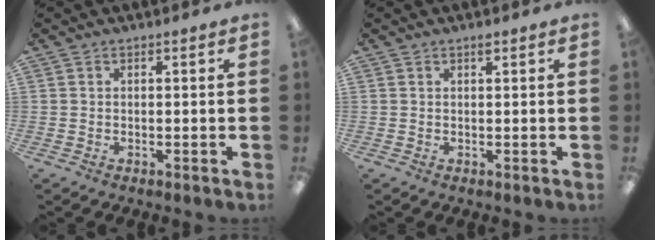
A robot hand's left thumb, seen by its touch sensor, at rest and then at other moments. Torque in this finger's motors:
{"motor_torque": [0.13, -0.37, 0.84, 0.19, 0.00]}